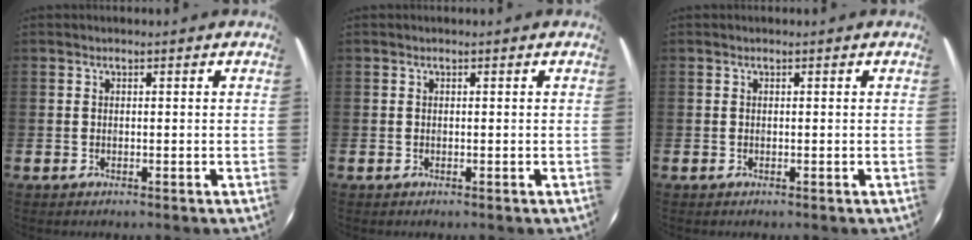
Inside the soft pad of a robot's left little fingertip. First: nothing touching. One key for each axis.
{"total": 0.0}
{"total": 0.0}